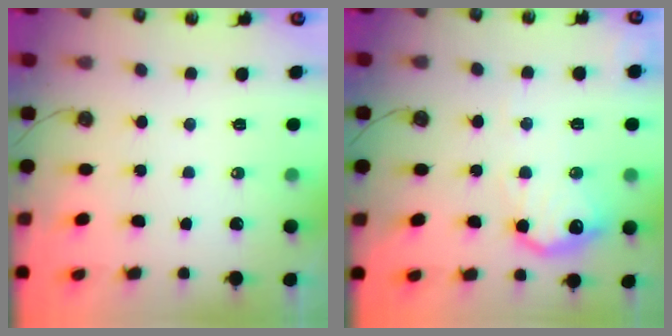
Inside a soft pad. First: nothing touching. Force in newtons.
{"total": 14.7, "press": 14.7, "slide": 1.0}